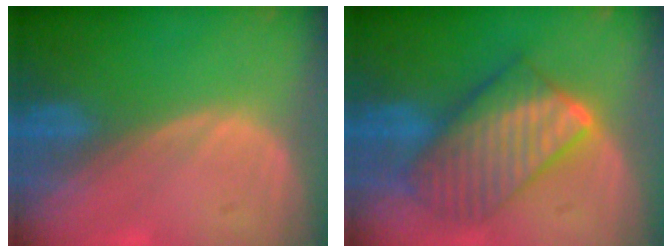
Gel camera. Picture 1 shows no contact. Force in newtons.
{"total": 10.1, "press": 10.1, "slide": 0.8}